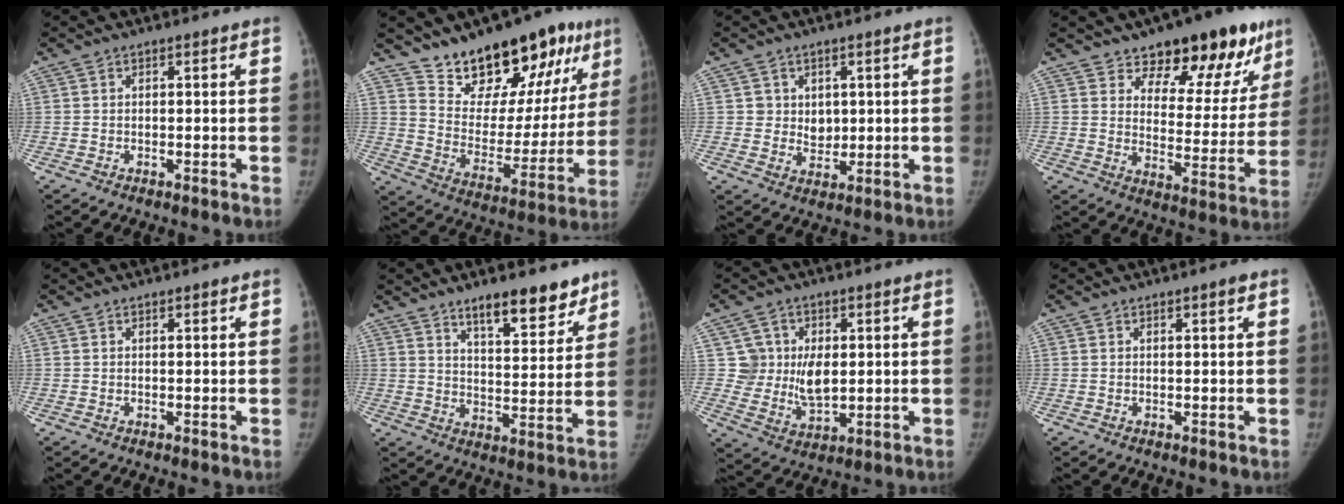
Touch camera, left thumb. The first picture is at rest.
{"total": 23.2, "force": [15.8, 10.8, 13.2], "torque": [-0.140, -0.081, 0.248]}
{"total": 4.3, "force": [1.2, 3.8, 1.7], "torque": [-0.003, -0.009, 0.024]}
{"total": 19.5, "force": [13.0, 9.6, 11.0], "torque": [-0.076, -0.076, 0.177]}
{"total": 0.8, "force": [0.6, 0.3, 0.5], "torque": [-0.004, -0.002, 0.009]}
{"total": 11.9, "force": [8.8, 4.0, 7.0], "torque": [-0.067, -0.062, 0.138]}
{"total": 8.5, "force": [1.5, 6.7, 5.0], "torque": [-0.053, -0.012, 0.038]}
{"total": 1.2, "force": [0.8, 0.2, 0.9], "torque": [-0.013, -0.003, 0.012]}